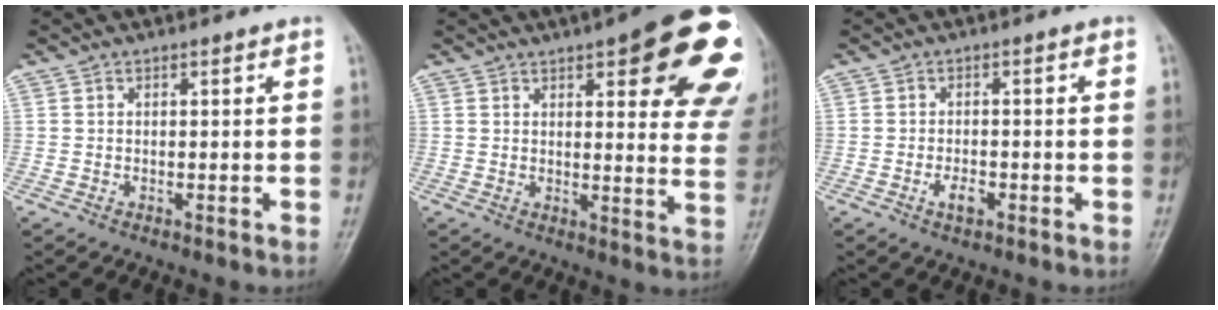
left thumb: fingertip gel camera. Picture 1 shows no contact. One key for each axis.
{"total": 22.8, "fx": 10.7, "fy": 7.1, "fz": 18.9, "tx": -0.185, "ty": -0.024, "tz": 0.123}
{"total": 2.9, "fx": -1.3, "fy": 1.5, "fz": 2.1, "tx": -0.034, "ty": 0.006, "tz": -0.024}